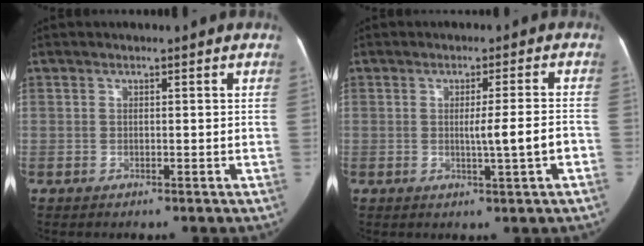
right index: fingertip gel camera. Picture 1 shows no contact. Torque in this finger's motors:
{"motor_torque": [0.10, 0.04, 0.05, 0.04]}